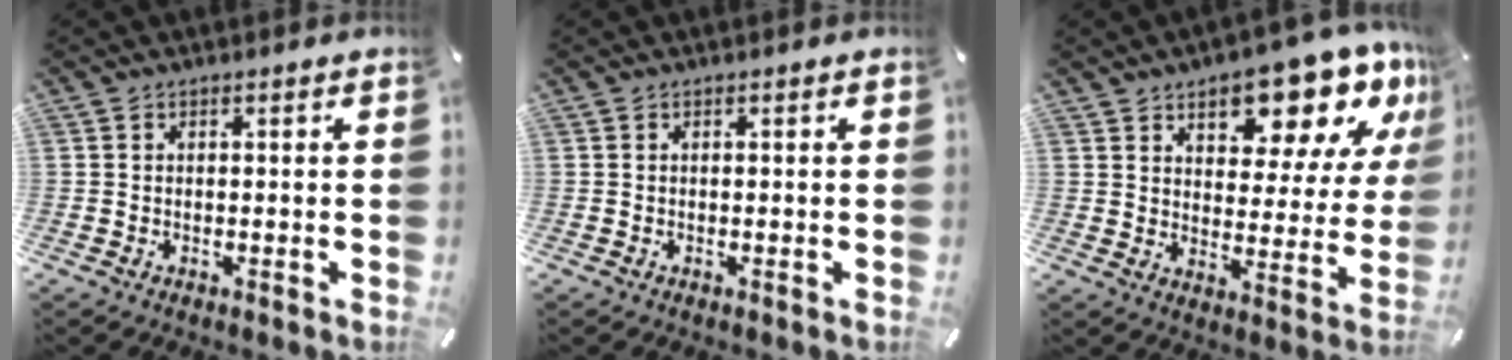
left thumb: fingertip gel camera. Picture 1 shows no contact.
{"total": 0.0}
{"total": 16.4, "force": [11.3, 7.2, 9.4], "torque": [-0.115, -0.075, 0.185]}